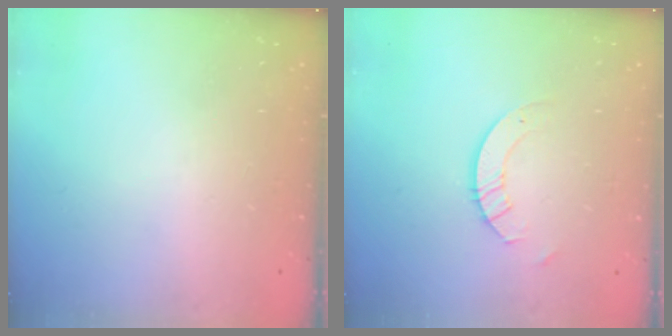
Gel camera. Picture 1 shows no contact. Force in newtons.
{"total": 3.5, "press": 3.5, "slide": 0.3}